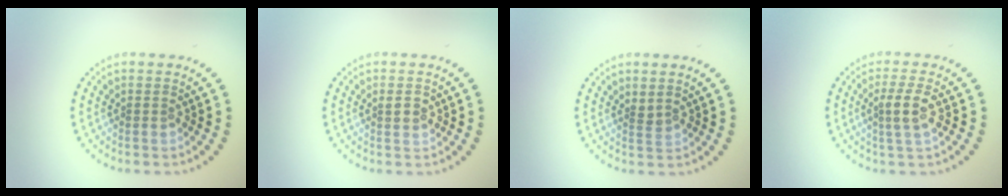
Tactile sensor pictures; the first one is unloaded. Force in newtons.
{"total": 1.0, "press": 1.0, "slide": 0.1}
{"total": 0.7, "press": 0.5, "slide": 0.6}
{"total": 2.4, "press": 2.2, "slide": 1.1}